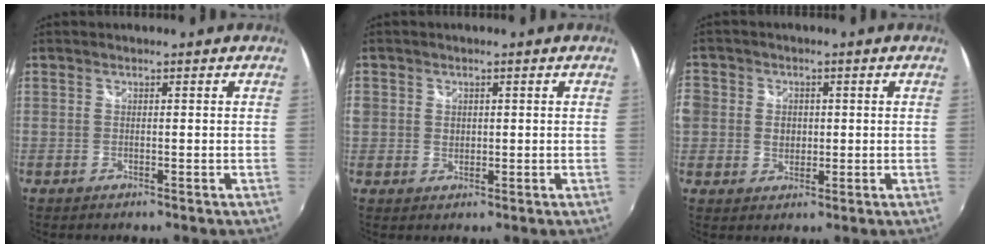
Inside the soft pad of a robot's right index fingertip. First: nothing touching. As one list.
[{"total": 3.3, "force": [0.3, 3.1, 1.1], "torque": [-0.023, 0.003, 0.004]}, {"total": 9.0, "force": [-0.3, 8.4, 3.2], "torque": [-0.104, 0.018, -0.010]}]